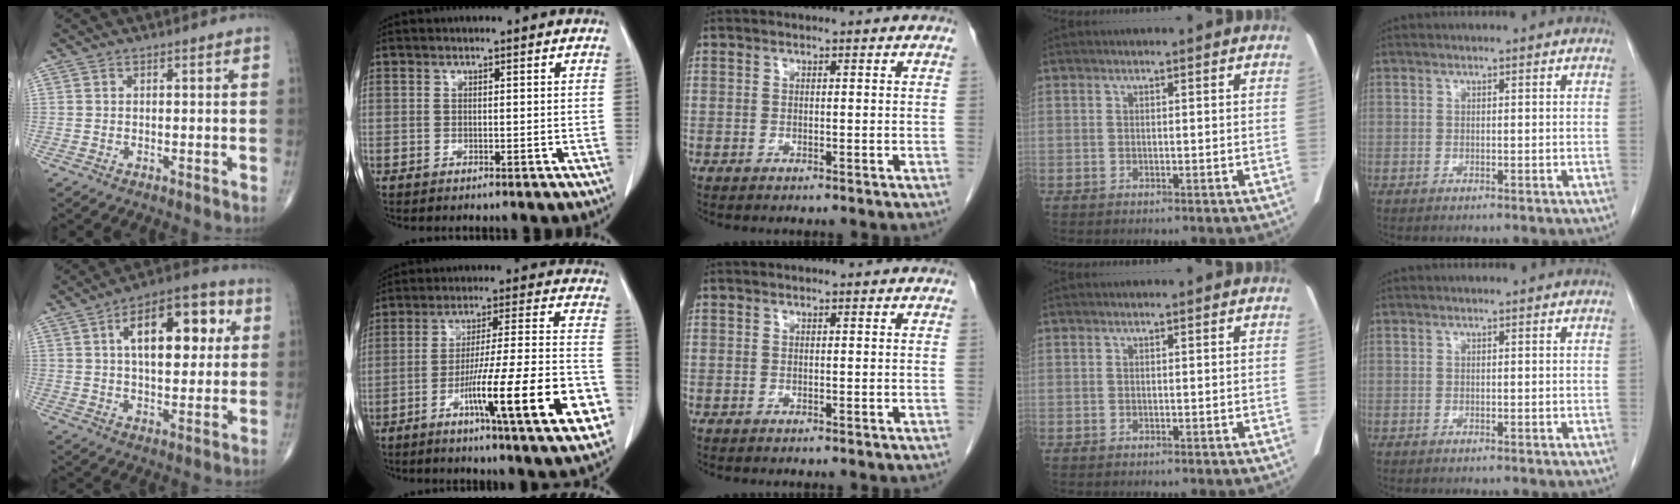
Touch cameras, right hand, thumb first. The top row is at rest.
{"thumb": {"total": 16.9, "force": [4.5, 8.4, 14.0], "torque": [-0.180, 0.012, 0.063]}, "index": {"total": 19.8, "force": [-8.0, 0.7, 18.1], "torque": [-0.243, -0.007, -0.120]}}